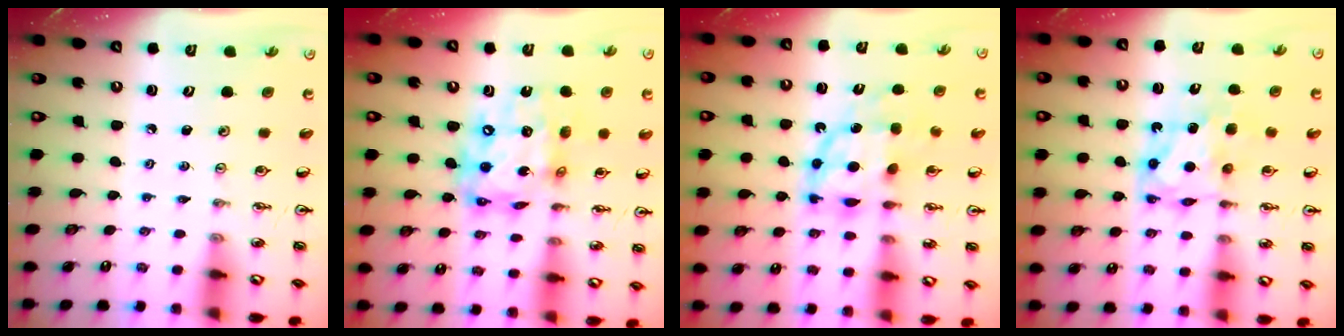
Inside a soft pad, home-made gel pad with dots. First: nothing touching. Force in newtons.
{"total": 15.1, "press": 15.1, "slide": 0.9}
{"total": 11.3, "press": 11.3, "slide": 1.4}
{"total": 6.9, "press": 6.9, "slide": 0.3}